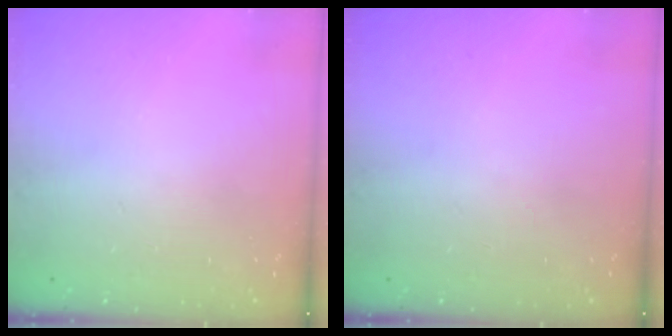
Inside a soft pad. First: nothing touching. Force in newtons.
{"total": 0.0}